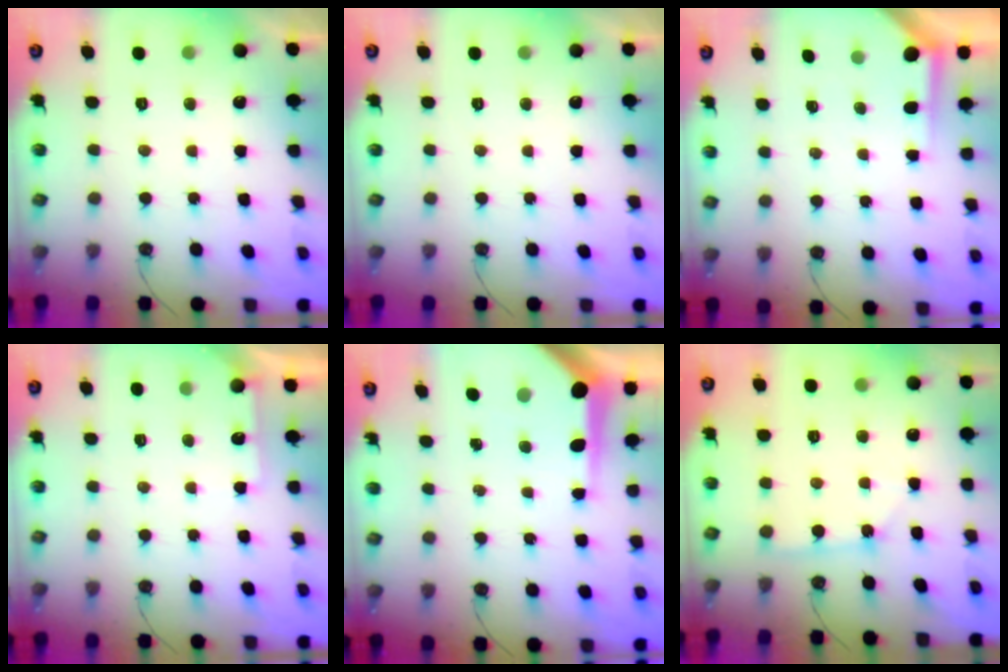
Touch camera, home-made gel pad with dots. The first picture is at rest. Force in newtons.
{"total": 0.0}
{"total": 2.2, "press": 2.2, "slide": 0.3}
{"total": 4.2, "press": 4.1, "slide": 0.6}
{"total": 8.8, "press": 8.7, "slide": 0.5}
{"total": 2.5, "press": 2.5, "slide": 0.3}